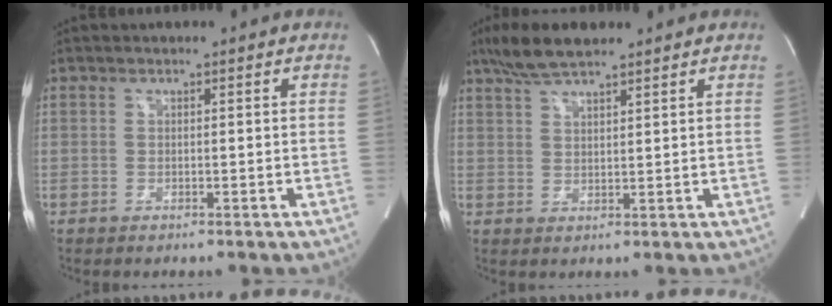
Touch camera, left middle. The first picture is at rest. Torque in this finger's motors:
{"motor_torque": [0.43, -0.31, 0.03, 0.05]}